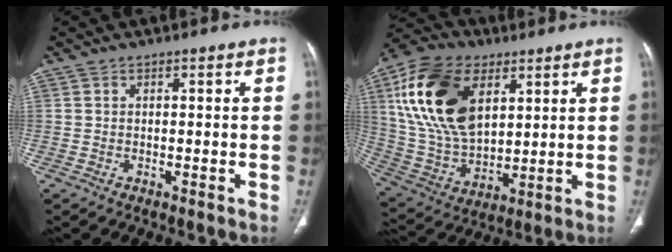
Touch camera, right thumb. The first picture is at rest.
{"total": 21.9, "force": [7.5, 13.1, 15.9], "torque": [-0.291, -0.019, 0.143]}